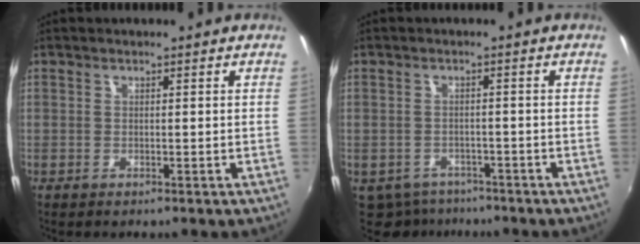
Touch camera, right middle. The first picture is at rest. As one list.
[{"total": 7.0, "force": [-5.2, 4.3, 1.9], "torque": [-0.056, -0.018, -0.072]}]